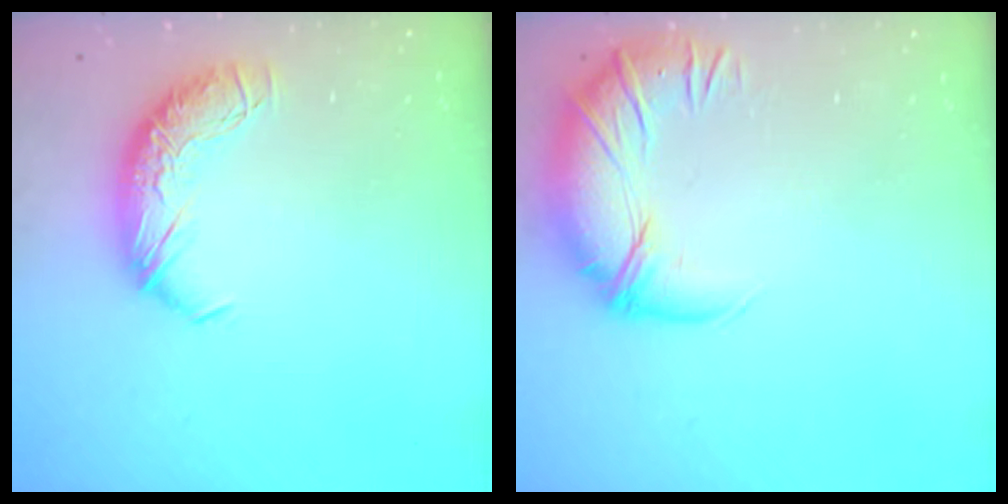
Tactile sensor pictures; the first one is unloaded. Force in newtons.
{"total": 2.8, "press": 1.3, "slide": 2.5}